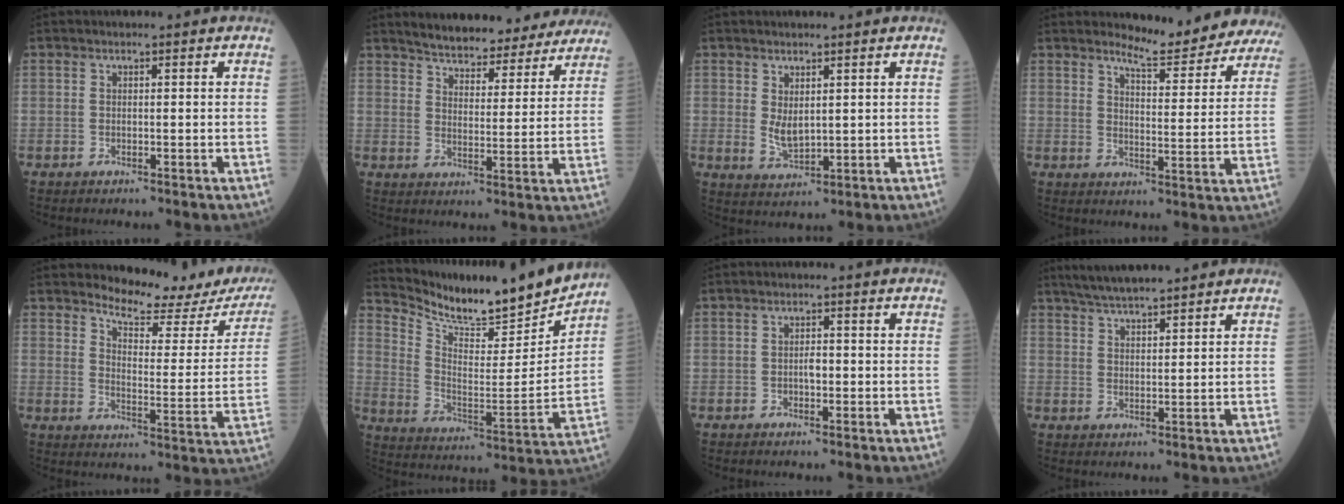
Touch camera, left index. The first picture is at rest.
{"total": 19.9, "force": [18.3, 4.9, 6.1], "torque": [-0.071, -0.005, 0.230]}
{"total": 3.6, "force": [1.2, 1.6, 3.0], "torque": [-0.065, -0.003, 0.034]}
{"total": 13.4, "force": [12.9, 1.7, 3.2], "torque": [-0.032, -0.052, 0.144]}
{"total": 16.6, "force": [15.3, 2.9, 5.8], "torque": [-0.062, -0.072, 0.175]}
{"total": 17.9, "force": [17.0, 1.1, 5.5], "torque": [-0.118, -0.052, 0.266]}
{"total": 1.6, "force": [-0.4, 0.8, 1.3], "torque": [-0.020, 0.004, -0.007]}
{"total": 8.1, "force": [7.1, 0.5, 3.8], "torque": [-0.066, 0.028, 0.118]}